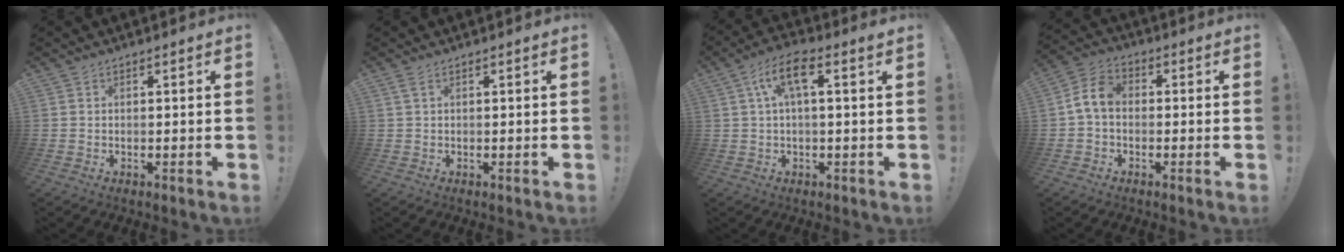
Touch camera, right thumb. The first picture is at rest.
{"total": 1.3, "force": [0.6, 0.3, 1.2], "torque": [-0.024, 0.001, 0.010]}
{"total": 8.4, "force": [2.0, 2.5, 7.8], "torque": [-0.135, 0.006, 0.035]}
{"total": 7.3, "force": [-0.5, 4.7, 5.5], "torque": [-0.113, 0.017, -0.003]}